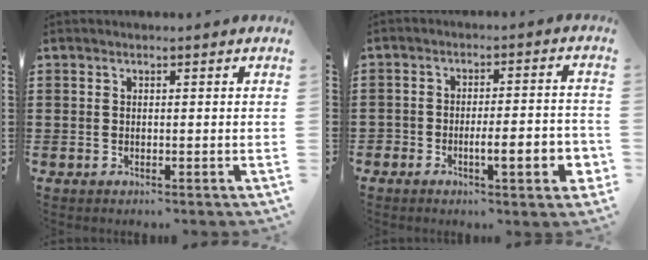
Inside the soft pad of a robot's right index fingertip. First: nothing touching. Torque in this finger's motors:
{"motor_torque": [0.44, -0.13, 0.45, 0.09]}